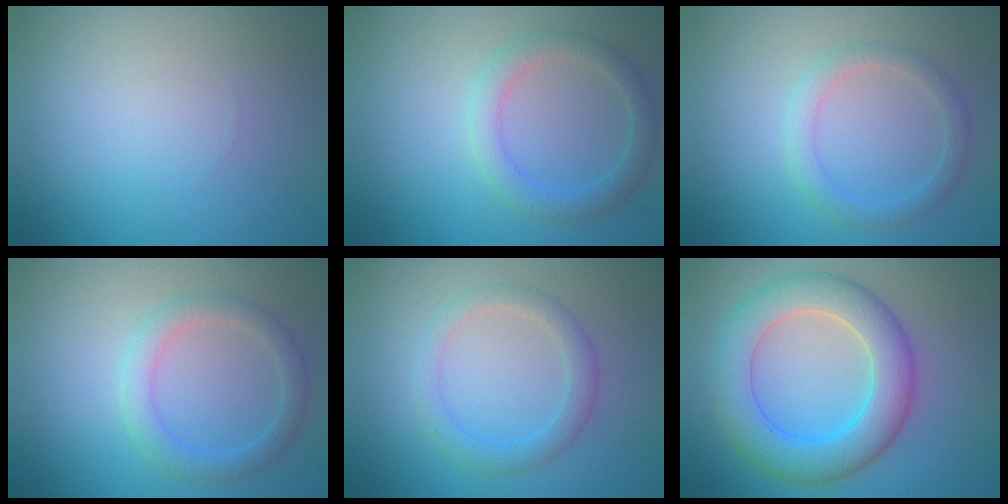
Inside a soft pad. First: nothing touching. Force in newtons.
{"total": 2.7, "press": 2.7, "slide": 0.2}
{"total": 2.1, "press": 2.1, "slide": 0.1}
{"total": 2.7, "press": 2.7, "slide": 0.1}
{"total": 2.5, "press": 2.5, "slide": 0.2}
{"total": 7.1, "press": 7.1, "slide": 0.2}